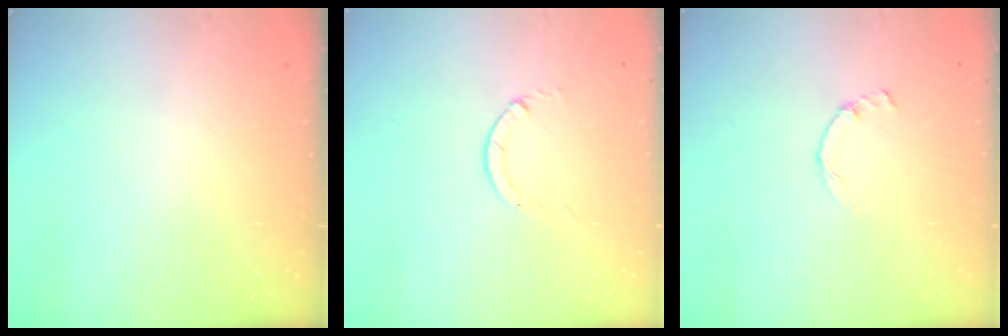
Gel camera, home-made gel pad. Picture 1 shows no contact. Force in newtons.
{"total": 0.0}
{"total": 0.8, "press": 0.7, "slide": 0.2}